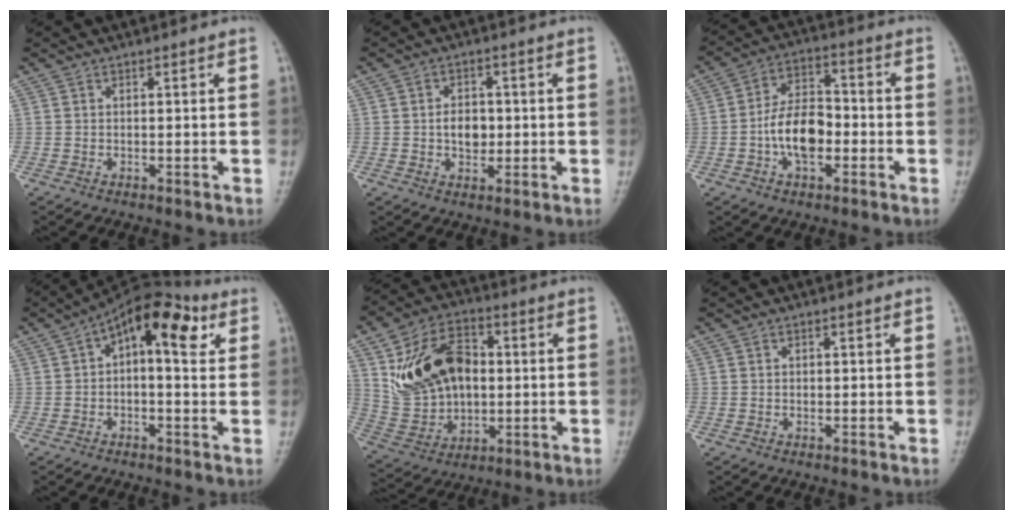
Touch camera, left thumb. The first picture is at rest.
{"total": 4.7, "force": [-0.1, 3.5, 3.2], "torque": [-0.029, 0.002, -0.004]}
{"total": 10.4, "force": [-2.5, 6.2, 8.0], "torque": [-0.120, 0.030, -0.054]}
{"total": 11.3, "force": [3.4, 5.6, 9.3], "torque": [-0.115, 0.030, 0.043]}
{"total": 18.4, "force": [3.1, 12.7, 13.0], "torque": [-0.198, 0.007, 0.065]}
{"total": 0.0}